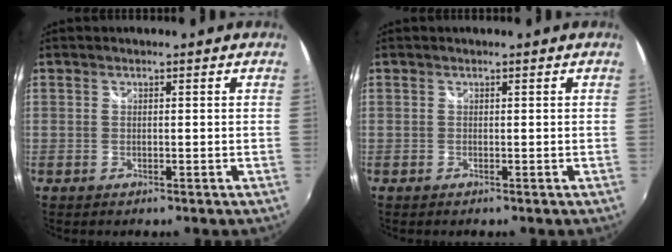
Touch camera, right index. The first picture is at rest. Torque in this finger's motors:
{"motor_torque": [0.34, 0.04, 0.13, 0.01]}